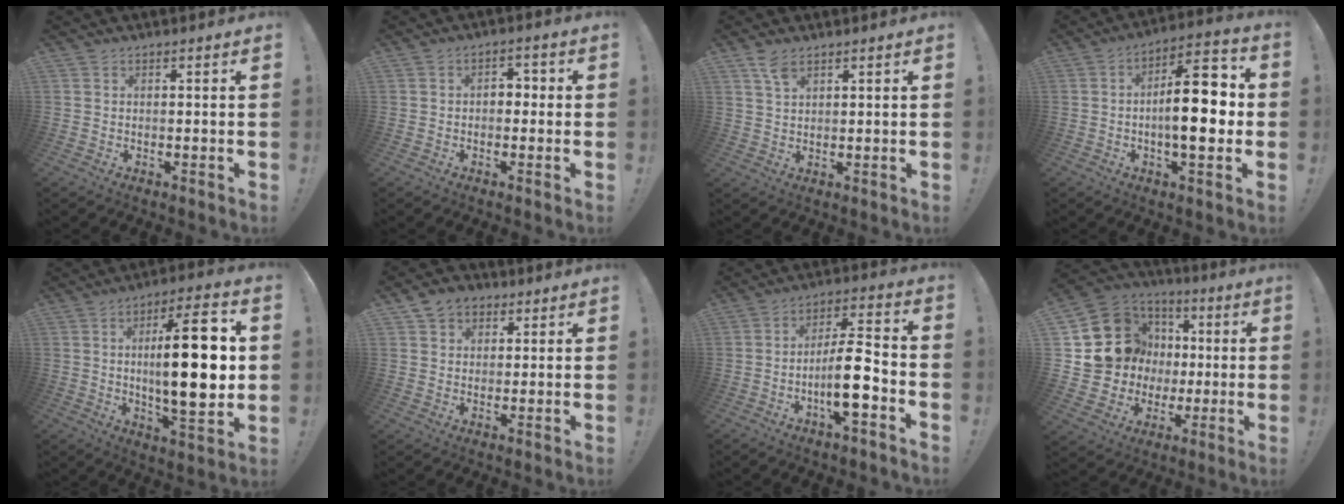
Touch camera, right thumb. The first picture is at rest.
{"total": 3.9, "force": [-0.4, 2.9, 2.6], "torque": [-0.035, 0.006, -0.011]}
{"total": 4.6, "force": [3.0, 1.9, 2.8], "torque": [-0.047, -0.016, 0.054]}
{"total": 16.5, "force": [-1.4, 6.6, 15.1], "torque": [-0.219, 0.007, -0.030]}
{"total": 21.4, "force": [1.7, 6.7, 20.2], "torque": [-0.316, -0.008, 0.016]}
{"total": 6.2, "force": [3.1, 5.1, 1.7], "torque": [-0.029, -0.008, 0.062]}
{"total": 13.3, "force": [-4.6, 3.9, 11.9], "torque": [-0.211, 0.019, -0.080]}
{"total": 15.3, "force": [1.6, 14.5, 4.9], "torque": [-0.061, -0.005, 0.069]}